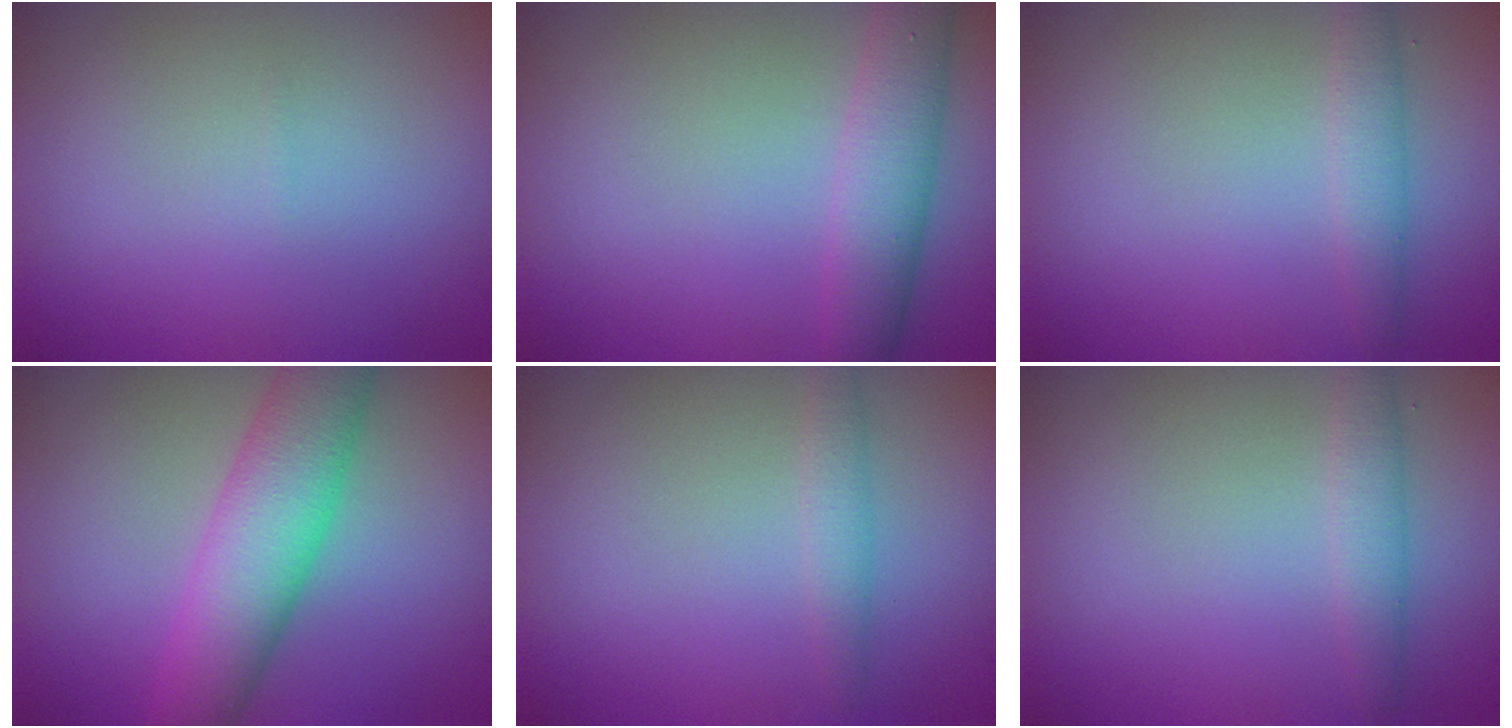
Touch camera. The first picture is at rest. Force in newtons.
{"total": 4.0, "press": 4.0, "slide": 0.1}
{"total": 1.9, "press": 1.9, "slide": 0.0}
{"total": 6.9, "press": 6.9, "slide": 0.1}
{"total": 1.4, "press": 1.4, "slide": 0.1}
{"total": 1.9, "press": 1.9, "slide": 0.0}